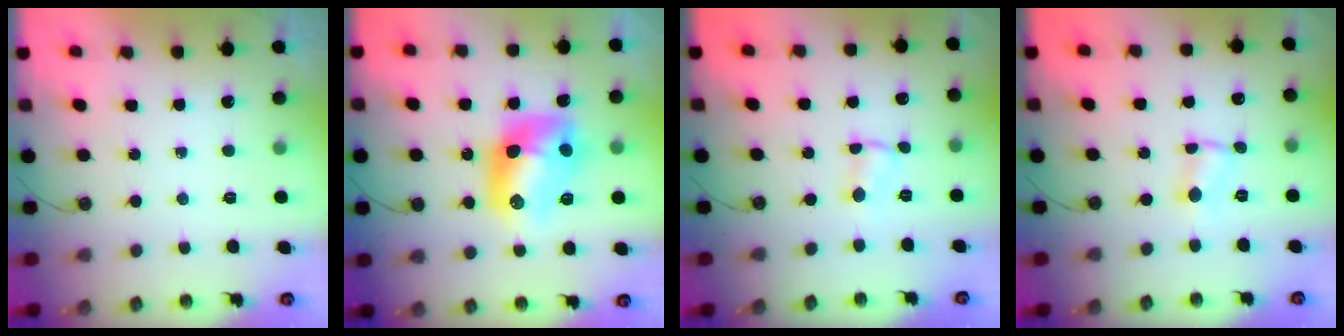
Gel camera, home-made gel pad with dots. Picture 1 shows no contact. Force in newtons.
{"total": 12.8, "press": 12.8, "slide": 1.1}
{"total": 3.0, "press": 1.0, "slide": 2.8}
{"total": 1.5, "press": 1.5, "slide": 0.2}